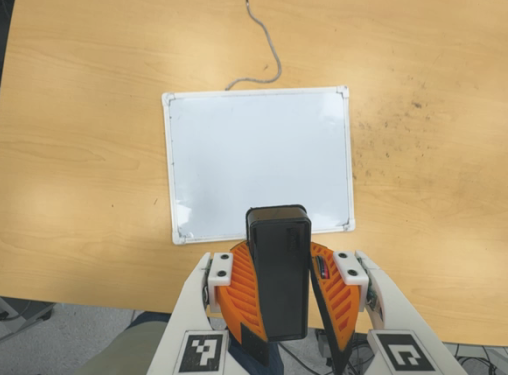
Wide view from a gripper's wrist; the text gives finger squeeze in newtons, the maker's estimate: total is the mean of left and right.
{"total": 11.0, "left": 10.8, "right": 11.2}